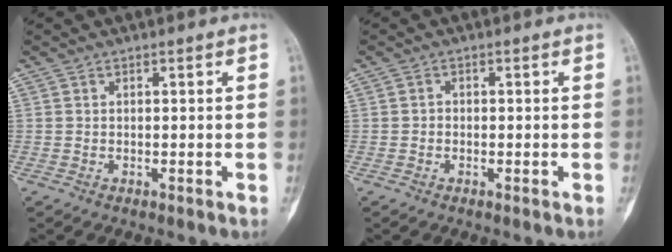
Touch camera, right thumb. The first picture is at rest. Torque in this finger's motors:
{"motor_torque": [-0.61, -0.17, 0.19, -0.17, -0.03]}